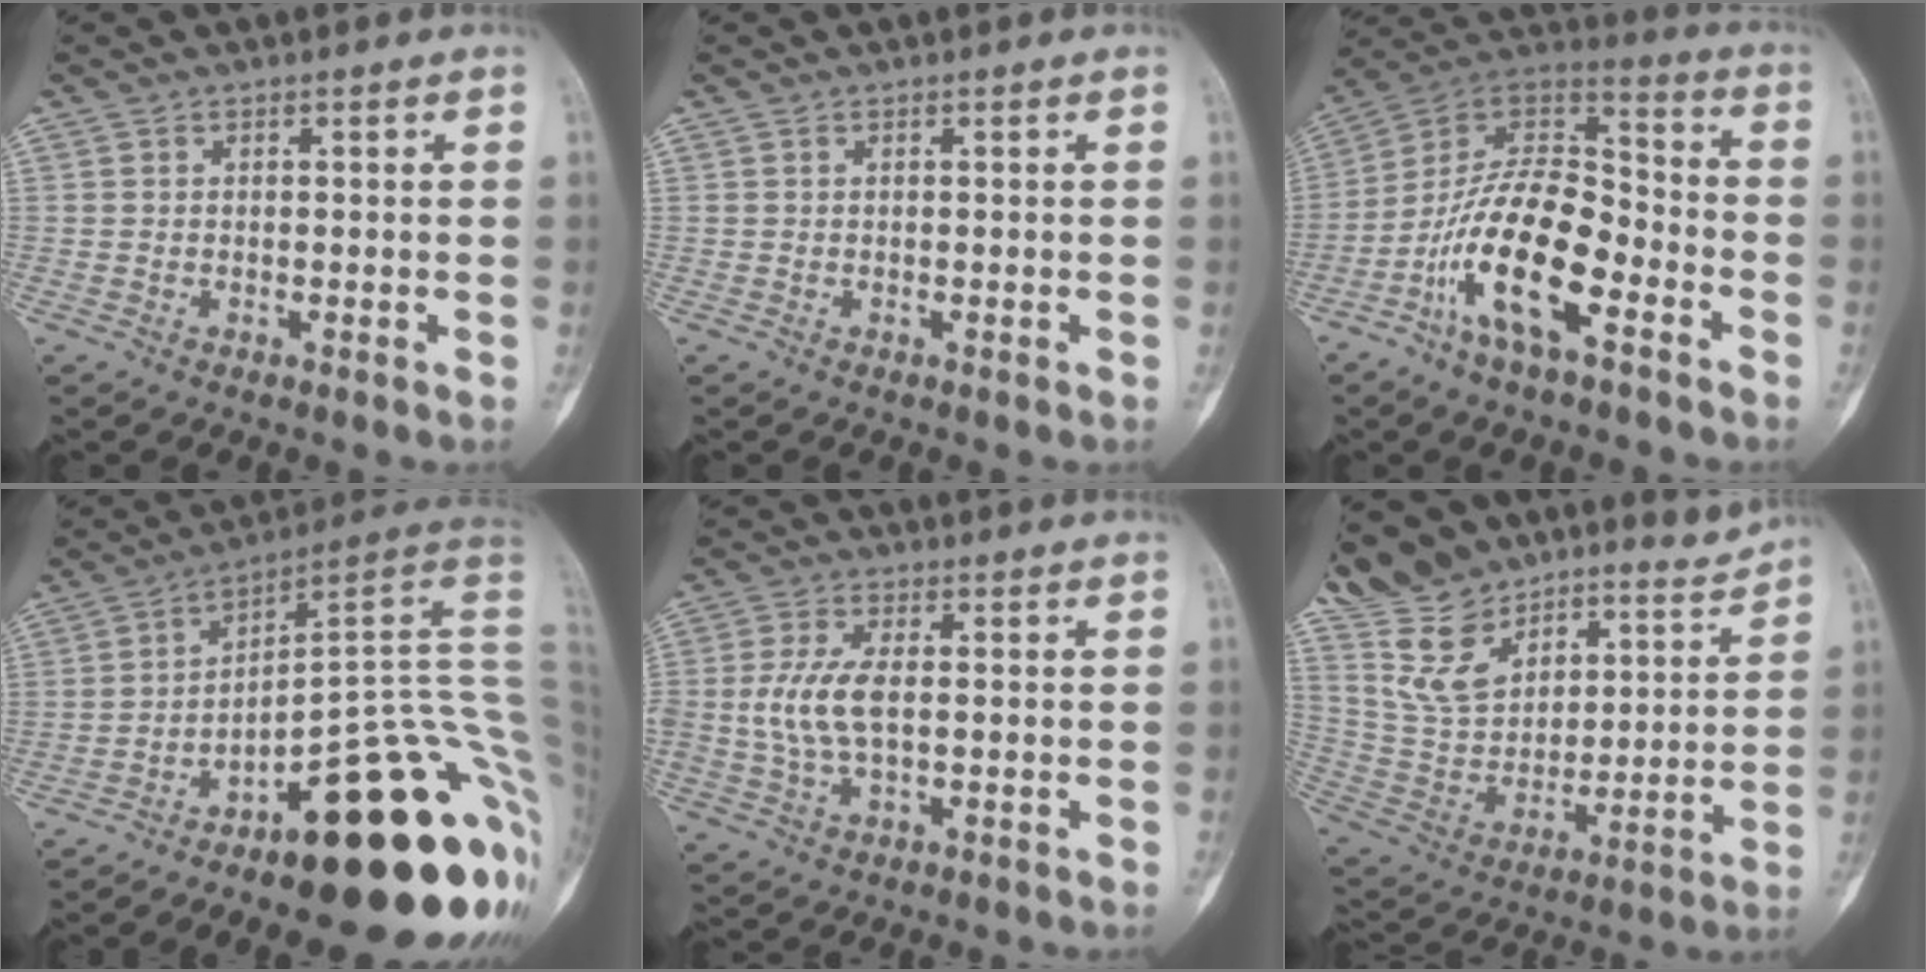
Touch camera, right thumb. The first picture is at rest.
{"total": 0.0}
{"total": 18.2, "force": [-7.9, 7.9, 14.4], "torque": [-0.254, 0.070, -0.147]}
{"total": 28.9, "force": [-10.3, 8.8, 25.6], "torque": [-0.221, 0.097, -0.140]}
{"total": 7.8, "force": [0.1, 3.8, 6.8], "torque": [-0.156, 0.002, 0.004]}
{"total": 19.6, "force": [17.2, 7.5, 5.7], "torque": [-0.051, -0.100, 0.308]}